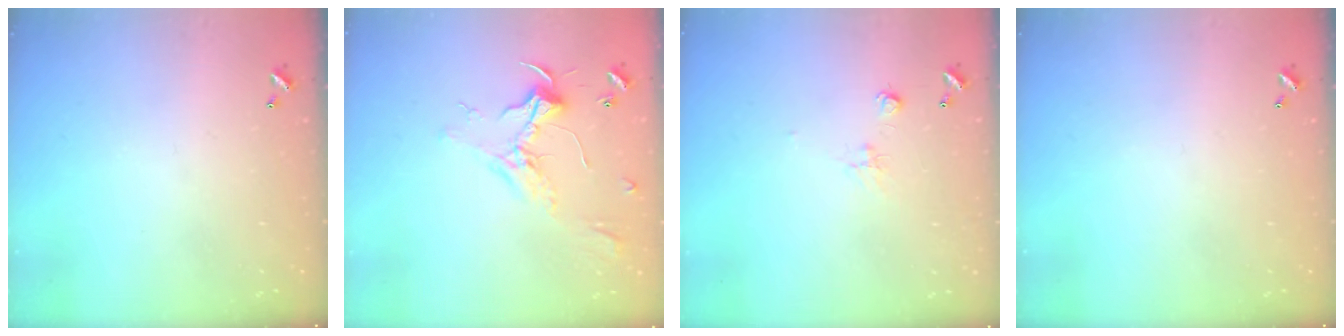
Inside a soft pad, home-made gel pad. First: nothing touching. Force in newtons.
{"total": 2.2, "press": 2.1, "slide": 0.7}
{"total": 0.5, "press": 0.0, "slide": 0.5}
{"total": 0.0}